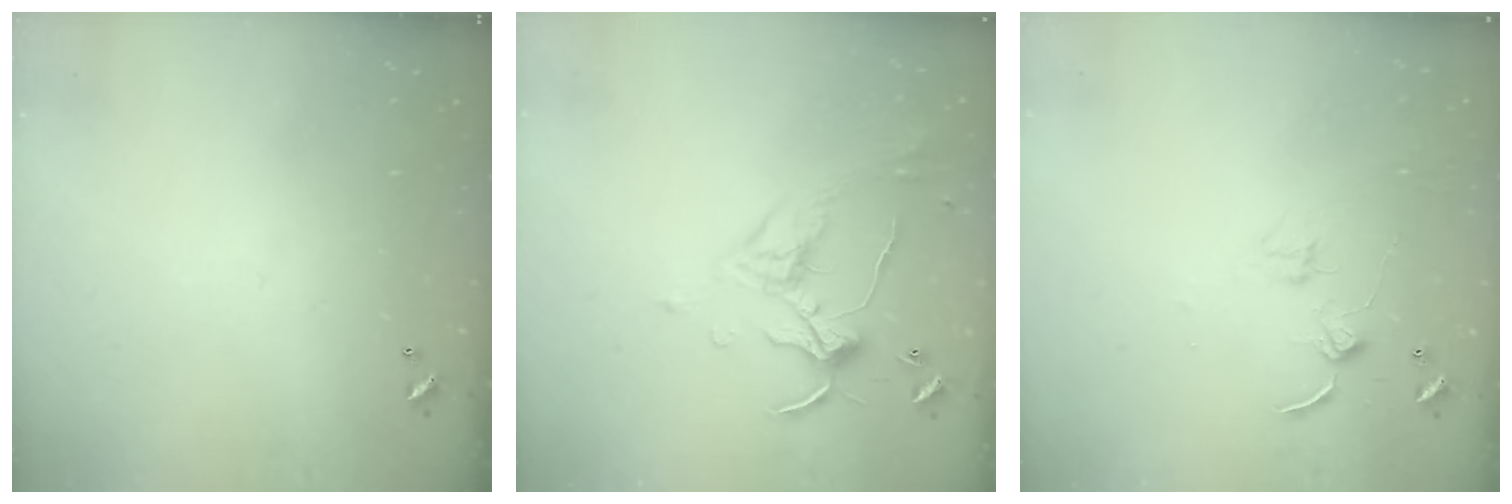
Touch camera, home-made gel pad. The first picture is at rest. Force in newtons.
{"total": 1.2, "press": 0.8, "slide": 0.8}
{"total": 2.4, "press": 2.3, "slide": 0.4}